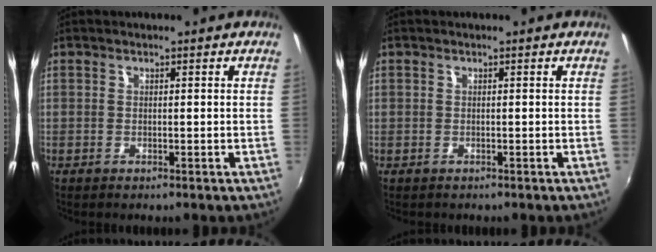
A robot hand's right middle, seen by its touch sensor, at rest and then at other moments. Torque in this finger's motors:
{"motor_torque": [-2.14, 0.00, -1.05, -0.21]}